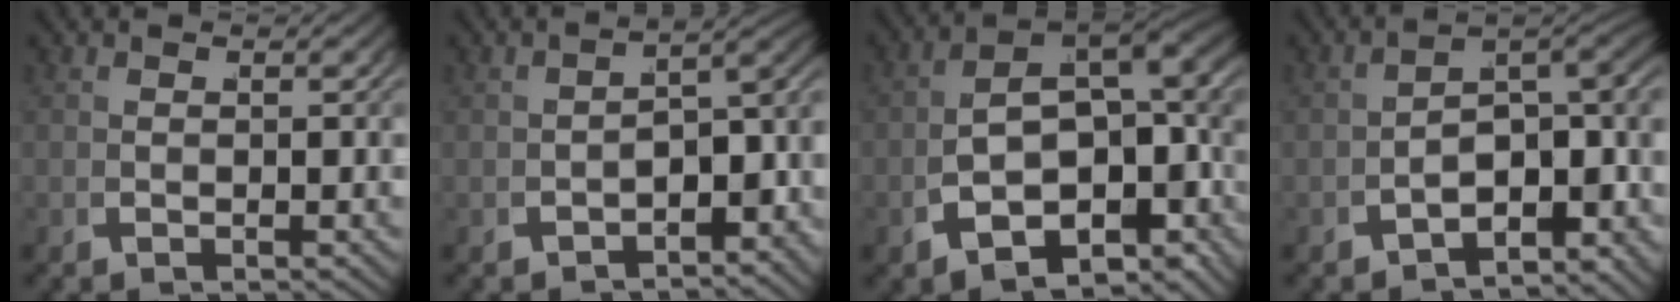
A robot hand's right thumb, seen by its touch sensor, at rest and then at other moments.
{"total": 6.1, "force": [-2.9, 3.1, 4.5], "torque": [-0.057, -0.016, -0.030]}
{"total": 15.0, "force": [0.5, 10.0, 11.2], "torque": [-0.168, -0.019, -0.004]}
{"total": 10.9, "force": [-2.0, 7.0, 8.2], "torque": [-0.122, -0.029, -0.027]}